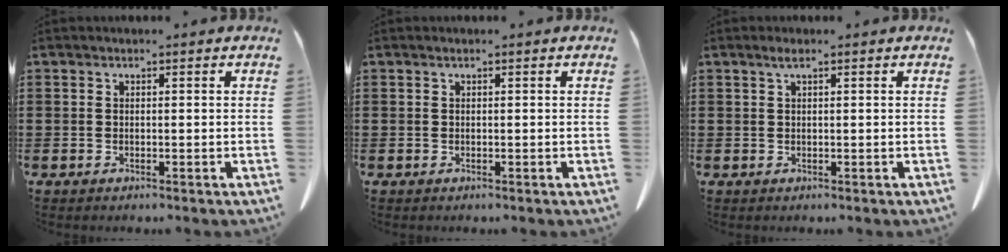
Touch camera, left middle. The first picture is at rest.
{"total": 0.0}
{"total": 1.1, "force": [0.5, 0.1, 0.9], "torque": [-0.019, 0.002, 0.009]}